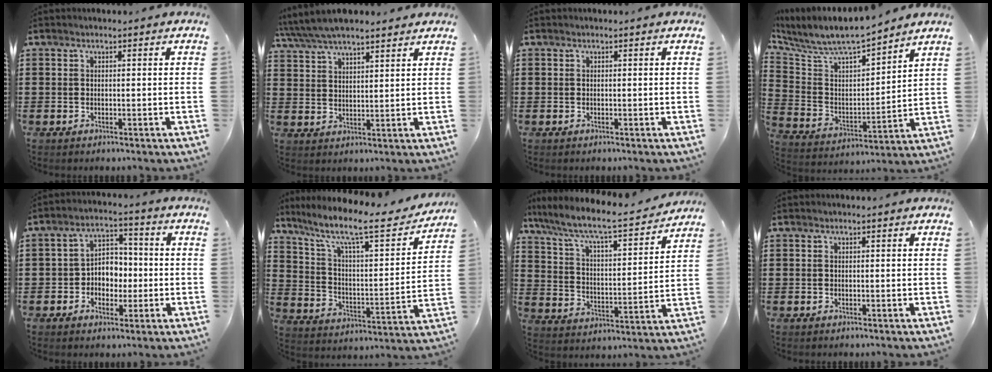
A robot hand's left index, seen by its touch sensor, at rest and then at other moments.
{"total": 5.6, "force": [5.0, 1.2, 2.2], "torque": [-0.060, -0.013, 0.091]}
{"total": 0.0}
{"total": 7.6, "force": [6.9, 1.4, 2.8], "torque": [-0.089, -0.051, 0.115]}
{"total": 4.9, "force": [-1.2, 4.1, 2.5], "torque": [-0.050, 0.012, -0.029]}
{"total": 10.7, "force": [8.2, 1.5, 6.8], "torque": [-0.146, -0.056, 0.128]}
{"total": 7.0, "force": [5.9, 0.6, 3.7], "torque": [-0.098, -0.045, 0.092]}
{"total": 0.0}